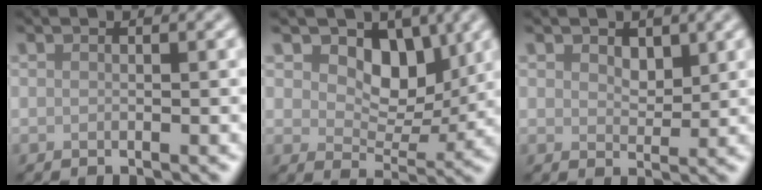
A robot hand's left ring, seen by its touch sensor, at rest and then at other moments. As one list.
[{"total": 5.8, "force": [2.5, 3.8, 3.5], "torque": [-0.053, -0.013, 0.029]}, {"total": 2.0, "force": [1.1, 1.2, 1.1], "torque": [-0.022, -0.005, 0.017]}]